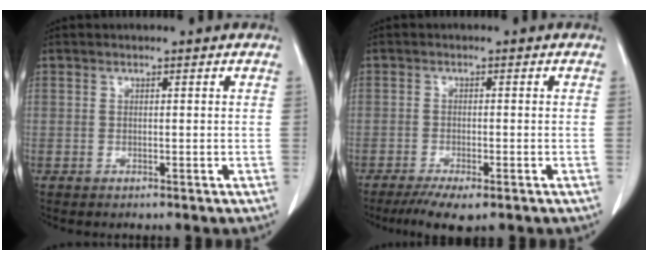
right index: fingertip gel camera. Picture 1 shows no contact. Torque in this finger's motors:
{"motor_torque": [0.50, -0.46, 0.23, 0.06]}